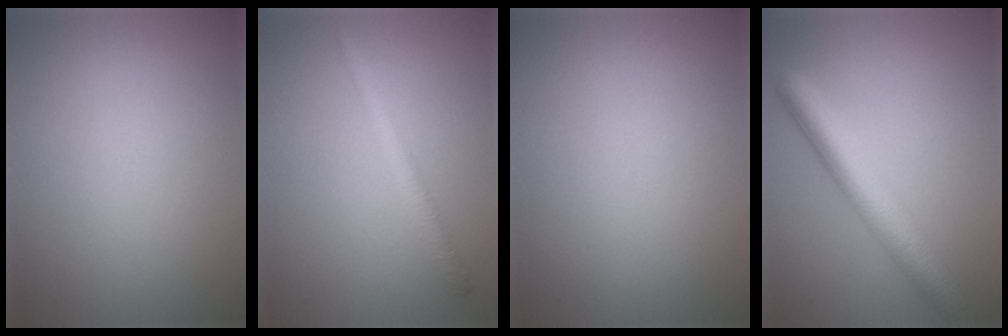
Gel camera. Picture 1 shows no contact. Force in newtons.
{"total": 2.2, "press": 2.2, "slide": 0.1}
{"total": 0.0}
{"total": 5.4, "press": 5.4, "slide": 0.2}